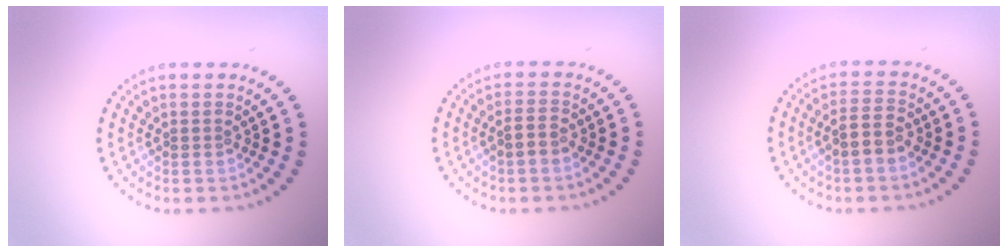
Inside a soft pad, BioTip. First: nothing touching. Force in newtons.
{"total": 1.3, "press": 1.2, "slide": 0.5}
{"total": 2.4, "press": 2.3, "slide": 0.8}